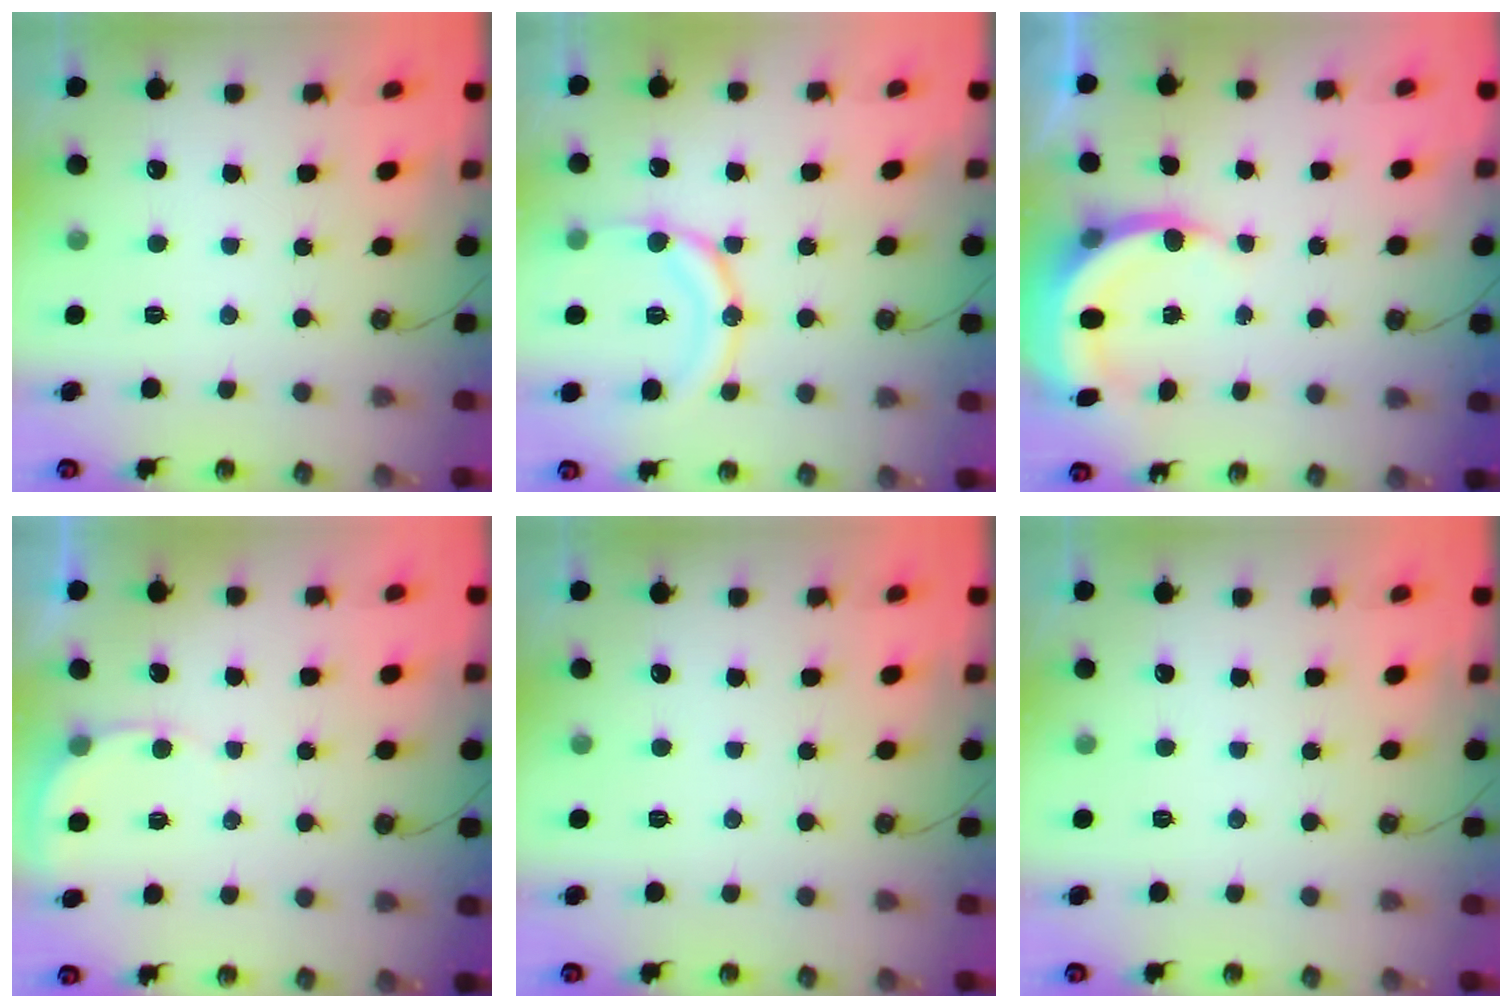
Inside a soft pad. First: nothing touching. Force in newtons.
{"total": 14.2, "press": 14.1, "slide": 1.7}
{"total": 6.1, "press": 6.1, "slide": 1.0}
{"total": 3.4, "press": 3.4, "slide": 0.2}
{"total": 0.0}
{"total": 0.0}